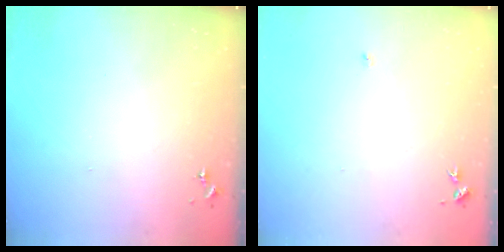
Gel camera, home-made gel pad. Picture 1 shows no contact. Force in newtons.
{"total": 3.0, "press": 3.0, "slide": 0.4}